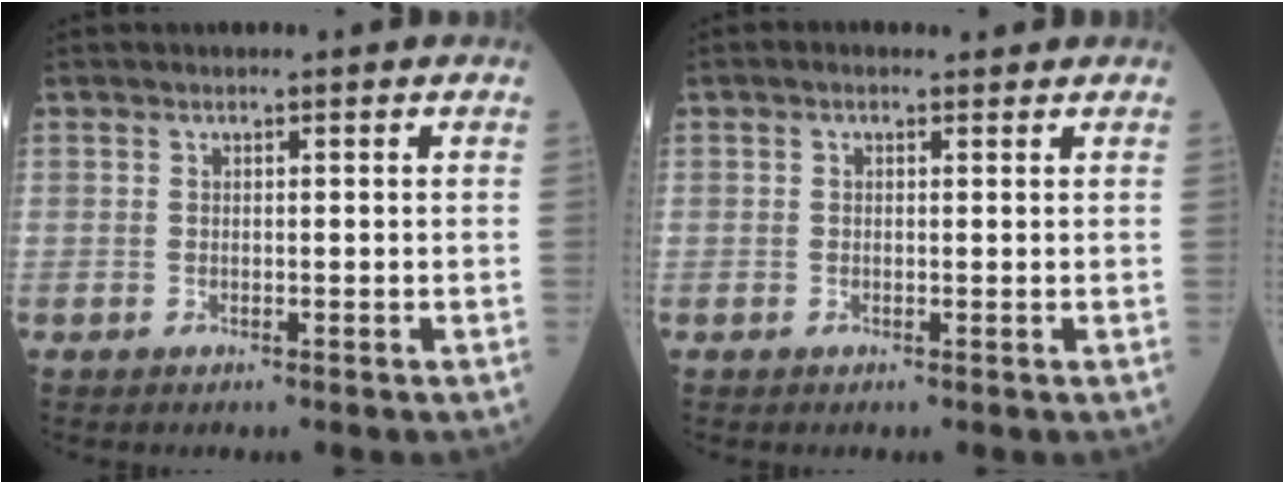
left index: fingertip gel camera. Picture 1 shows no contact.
{"total": 1.4, "force": [0.8, 0.8, 0.7], "torque": [-0.017, 0.011, 0.010]}